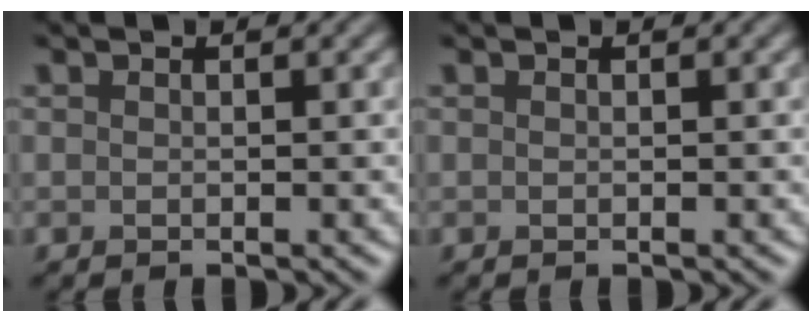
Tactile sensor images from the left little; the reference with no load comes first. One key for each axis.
{"total": 0.0}